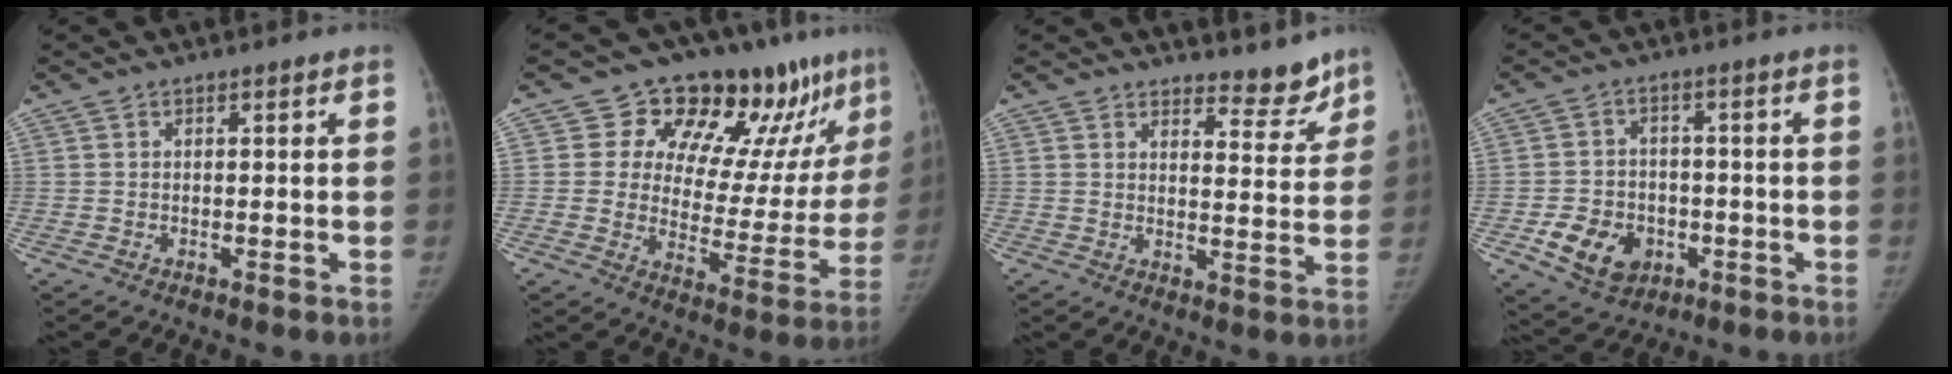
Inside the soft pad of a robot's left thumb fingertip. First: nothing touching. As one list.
[{"total": 18.5, "force": [13.0, 8.4, 10.1], "torque": [-0.073, -0.078, 0.173]}, {"total": 6.3, "force": [5.7, 2.3, 1.4], "torque": [0.010, -0.054, 0.076]}, {"total": 9.9, "force": [-3.4, 7.8, 5.0], "torque": [-0.062, 0.015, -0.048]}]